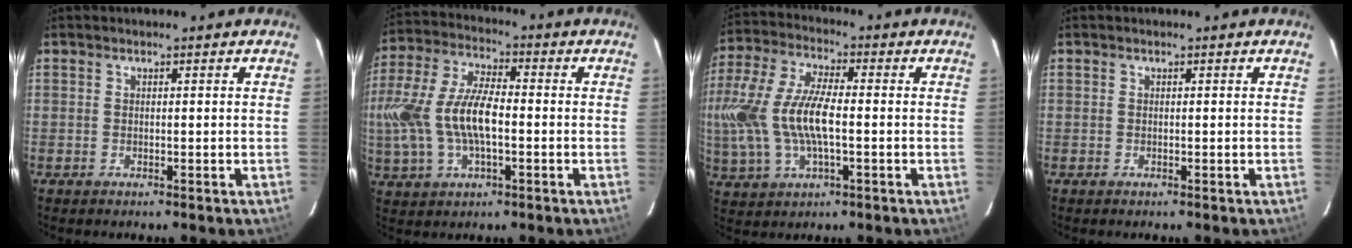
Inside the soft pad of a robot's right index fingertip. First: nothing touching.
{"total": 15.7, "force": [-1.8, 7.4, 13.7], "torque": [-0.297, 0.008, -0.031]}
{"total": 16.3, "force": [-1.3, 7.1, 14.6], "torque": [-0.317, 0.003, -0.023]}
{"total": 0.0}